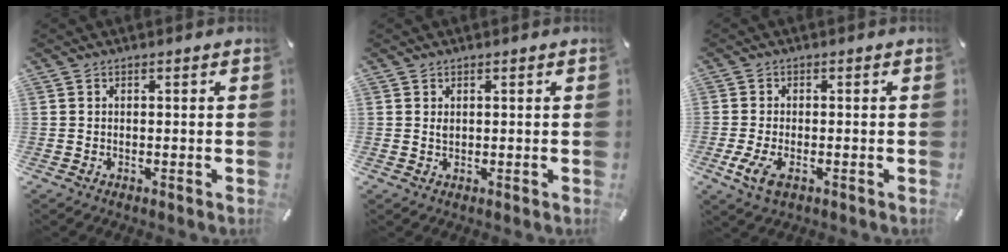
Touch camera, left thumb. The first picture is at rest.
{"total": 0.8, "force": [0.3, 0.4, 0.5], "torque": [-0.011, -0.001, 0.007]}
{"total": 4.6, "force": [-1.8, 2.2, 3.7], "torque": [-0.091, -0.008, -0.035]}